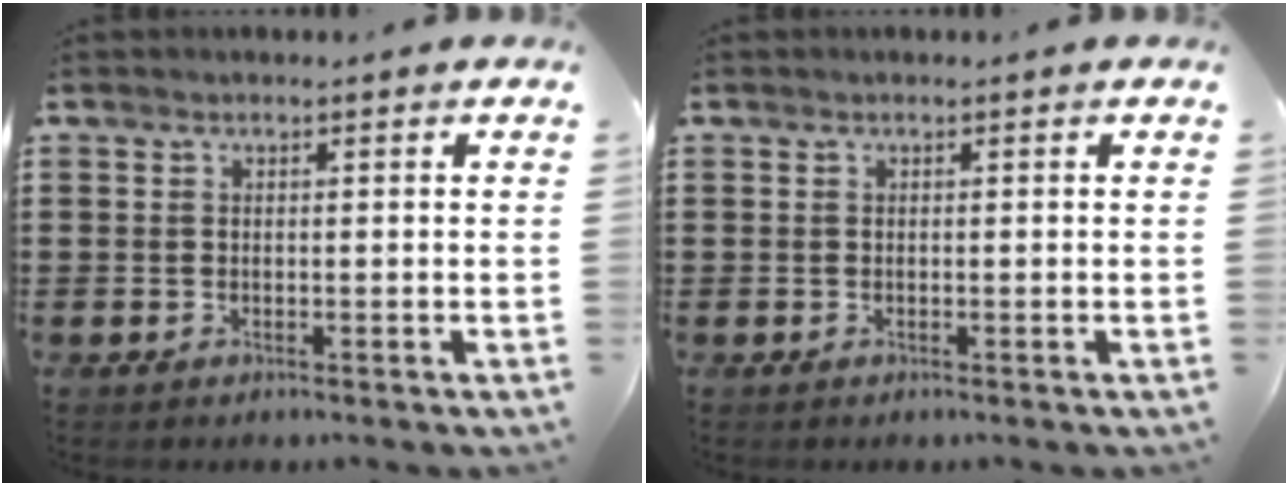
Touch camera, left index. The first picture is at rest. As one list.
[{"total": 0.0}]